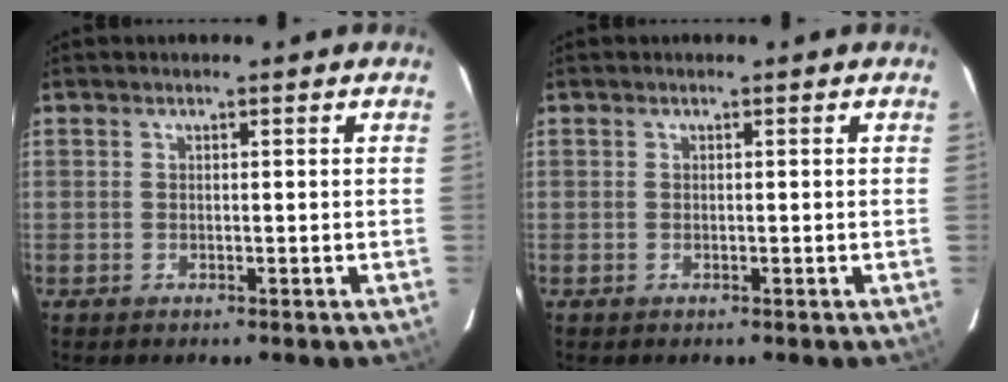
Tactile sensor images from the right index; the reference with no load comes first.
{"total": 0.0}